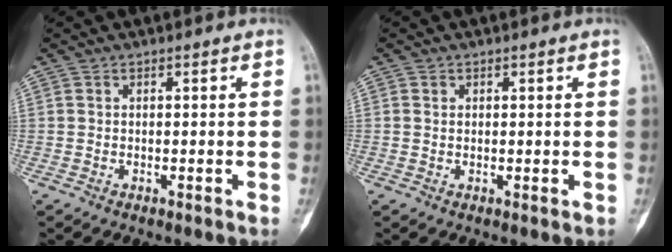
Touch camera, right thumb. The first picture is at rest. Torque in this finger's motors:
{"motor_torque": [-0.03, 0.59, -0.28, -0.06, -0.08]}